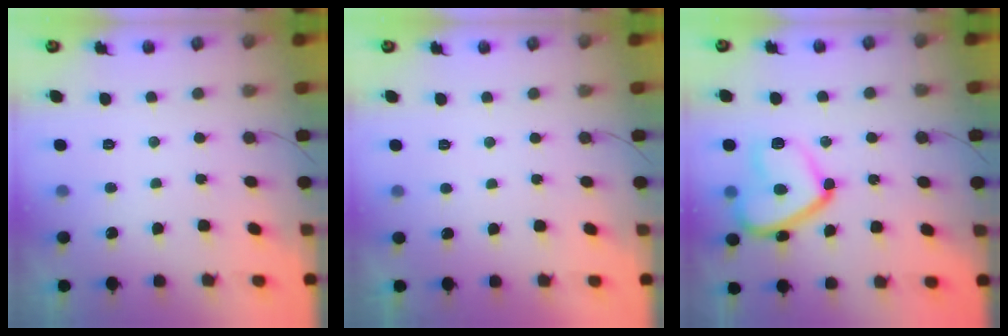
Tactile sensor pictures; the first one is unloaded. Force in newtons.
{"total": 1.5, "press": 1.5, "slide": 0.4}
{"total": 17.3, "press": 17.3, "slide": 1.2}